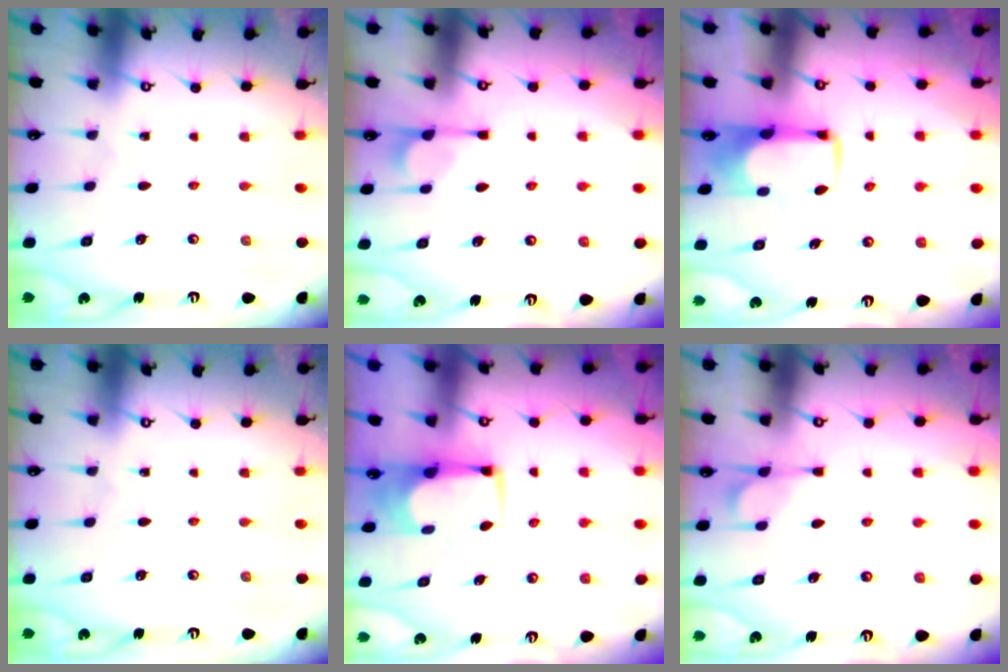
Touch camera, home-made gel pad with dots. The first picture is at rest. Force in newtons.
{"total": 1.2, "press": 0.3, "slide": 1.1}
{"total": 2.0, "press": 1.9, "slide": 0.4}
{"total": 0.0}
{"total": 1.6, "press": 1.6, "slide": 0.3}
{"total": 1.9, "press": 1.6, "slide": 1.1}